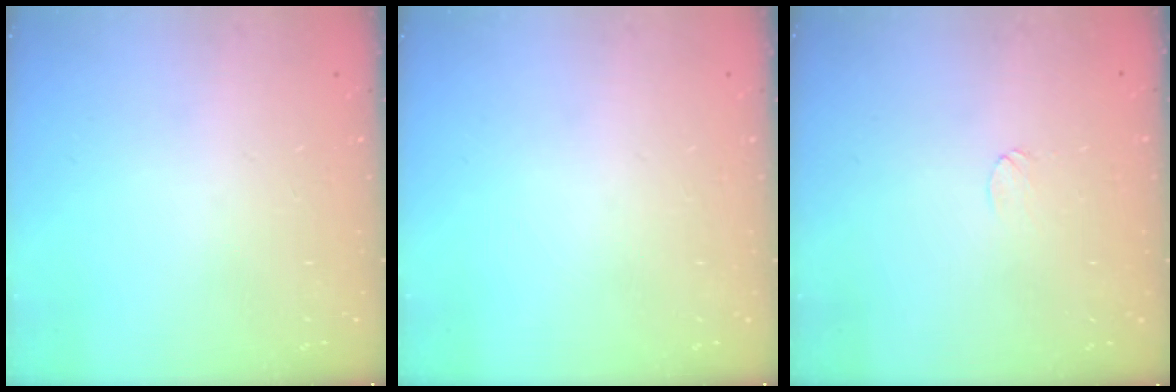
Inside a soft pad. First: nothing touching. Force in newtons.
{"total": 0.0}
{"total": 4.8, "press": 4.8, "slide": 0.4}